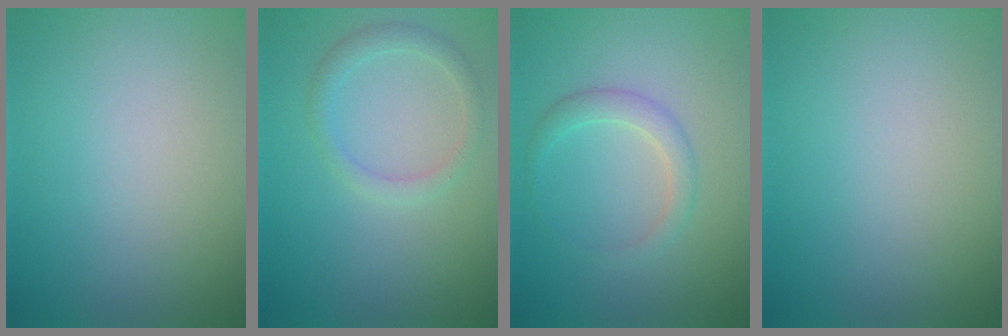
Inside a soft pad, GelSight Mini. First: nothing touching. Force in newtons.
{"total": 1.8, "press": 1.8, "slide": 0.1}
{"total": 2.1, "press": 2.1, "slide": 0.1}
{"total": 0.0}